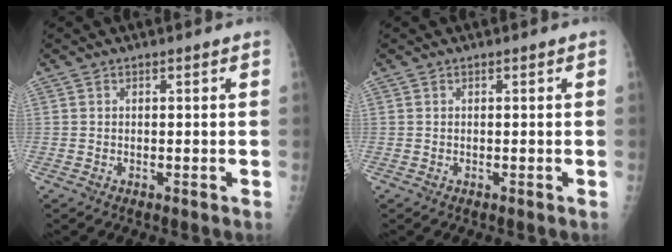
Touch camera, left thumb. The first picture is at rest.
{"total": 0.0}